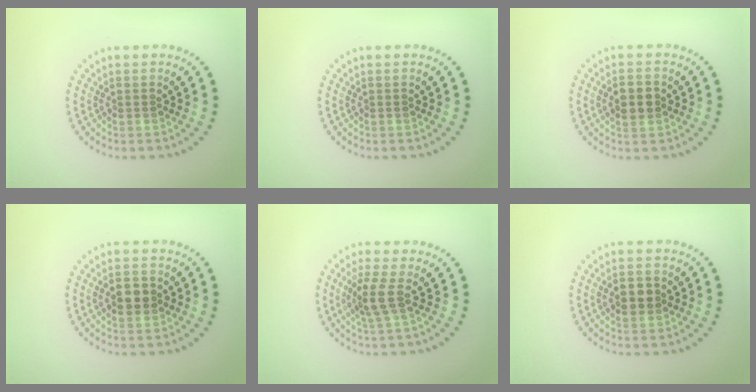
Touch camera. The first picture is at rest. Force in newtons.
{"total": 0.0}
{"total": 2.9, "press": 2.9, "slide": 0.1}
{"total": 2.9, "press": 2.9, "slide": 0.1}
{"total": 2.5, "press": 1.9, "slide": 1.7}
{"total": 2.9, "press": 2.9, "slide": 0.0}